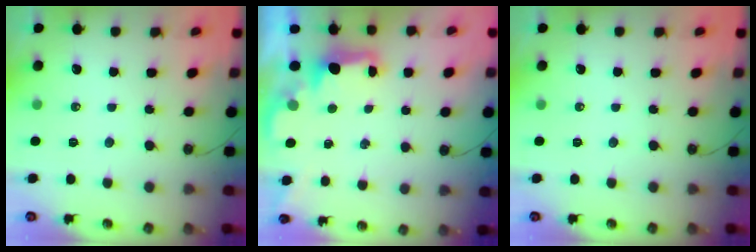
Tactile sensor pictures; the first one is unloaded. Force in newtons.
{"total": 2.4, "press": 2.2, "slide": 0.7}
{"total": 0.0}